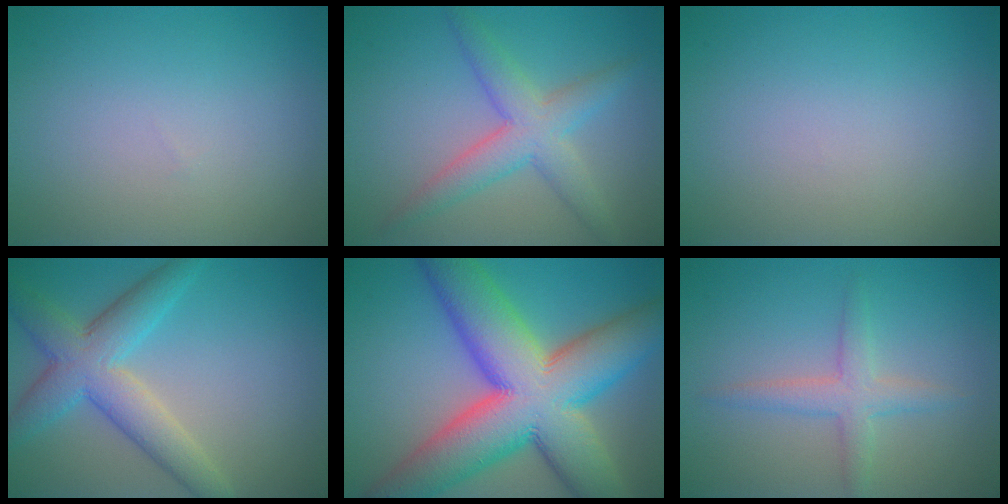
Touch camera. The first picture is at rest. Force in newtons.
{"total": 4.6, "press": 4.6, "slide": 0.2}
{"total": 0.0}
{"total": 6.0, "press": 6.0, "slide": 0.3}
{"total": 16.1, "press": 16.0, "slide": 0.6}
{"total": 2.7, "press": 2.7, "slide": 0.1}